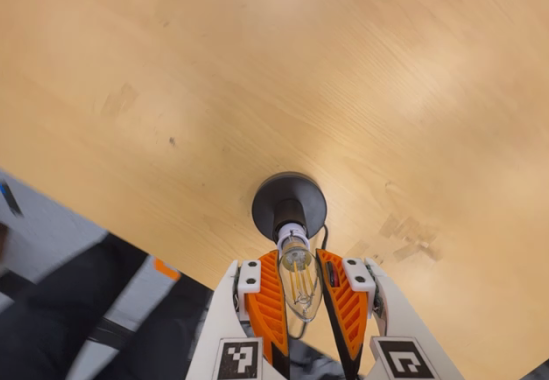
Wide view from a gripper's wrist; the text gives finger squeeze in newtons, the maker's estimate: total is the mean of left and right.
{"total": 14.4, "left": 14.0, "right": 14.9}